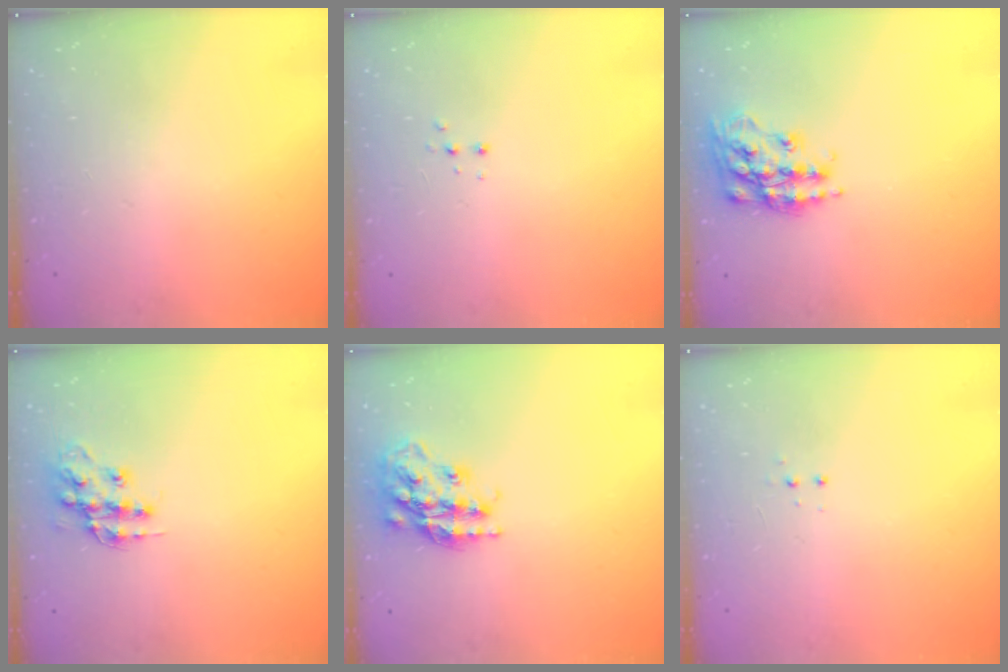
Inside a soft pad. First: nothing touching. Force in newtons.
{"total": 2.7, "press": 2.7, "slide": 0.5}
{"total": 17.4, "press": 17.3, "slide": 1.2}
{"total": 12.5, "press": 12.5, "slide": 0.9}
{"total": 18.6, "press": 18.5, "slide": 1.5}
{"total": 3.3, "press": 3.2, "slide": 0.7}